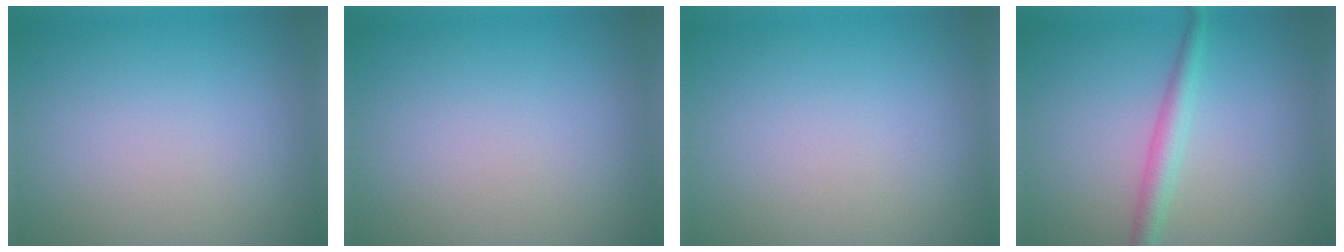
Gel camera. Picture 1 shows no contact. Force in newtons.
{"total": 0.0}
{"total": 0.0}
{"total": 2.4, "press": 2.4, "slide": 0.0}